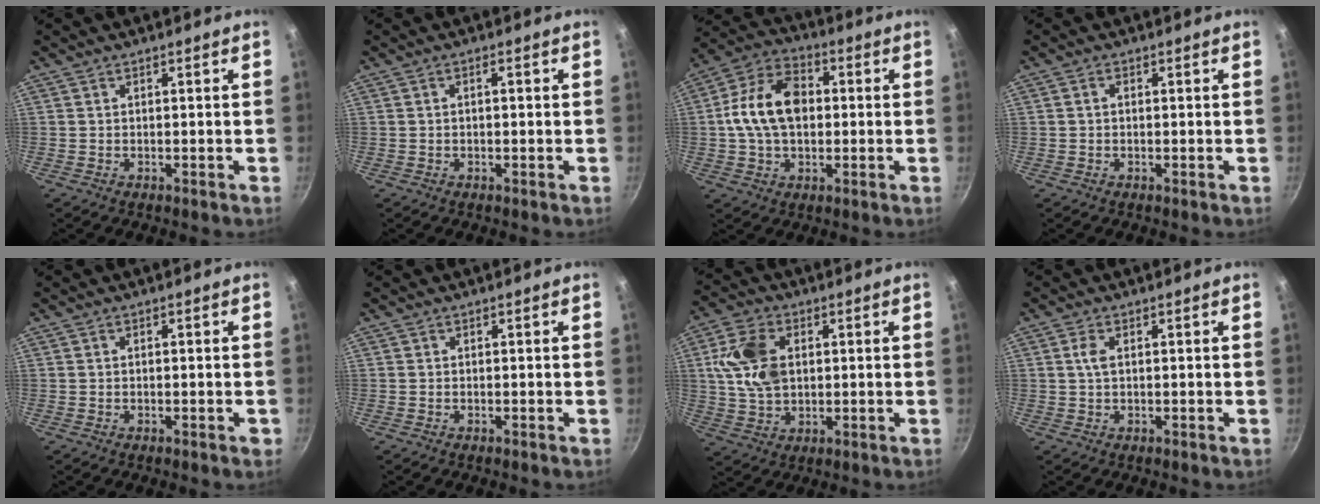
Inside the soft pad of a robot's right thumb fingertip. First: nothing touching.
{"total": 1.3, "force": [0.0, 0.6, 1.2], "torque": [-0.022, 0.006, 0.001]}
{"total": 14.0, "force": [0.7, 9.6, 10.1], "torque": [-0.155, 0.026, -0.003]}
{"total": 1.0, "force": [0.1, 0.8, 0.6], "torque": [-0.012, 0.006, 0.001]}
{"total": 0.9, "force": [-0.3, 0.3, 0.8], "torque": [-0.008, 0.003, -0.005]}
{"total": 0.0}
{"total": 11.1, "force": [1.9, 7.4, 8.0], "torque": [-0.139, 0.005, 0.035]}
{"total": 2.2, "force": [0.5, 1.0, 1.9], "torque": [-0.042, 0.003, 0.011]}